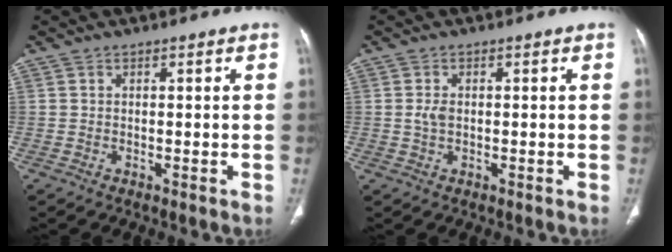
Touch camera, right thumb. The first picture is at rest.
{"total": 1.9, "force": [0.0, 1.3, 1.5], "torque": [-0.033, 0.002, 0.000]}